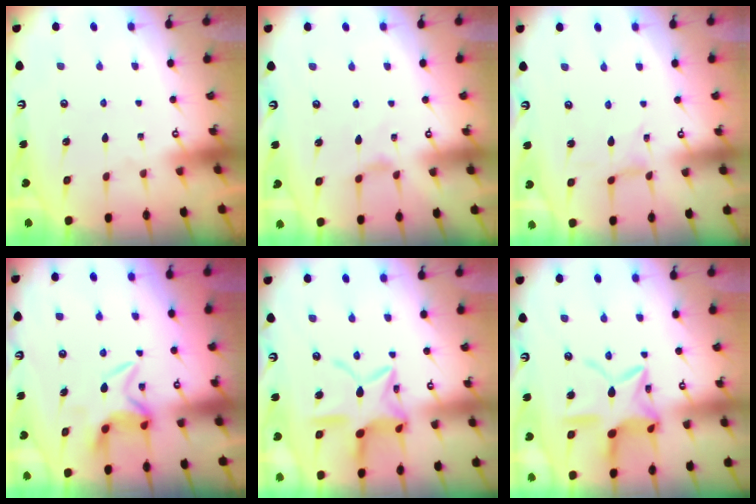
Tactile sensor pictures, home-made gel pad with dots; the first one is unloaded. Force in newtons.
{"total": 1.8, "press": 1.7, "slide": 0.5}
{"total": 0.0}
{"total": 5.6, "press": 5.6, "slide": 0.4}
{"total": 14.2, "press": 14.2, "slide": 1.2}
{"total": 14.2, "press": 14.1, "slide": 1.2}